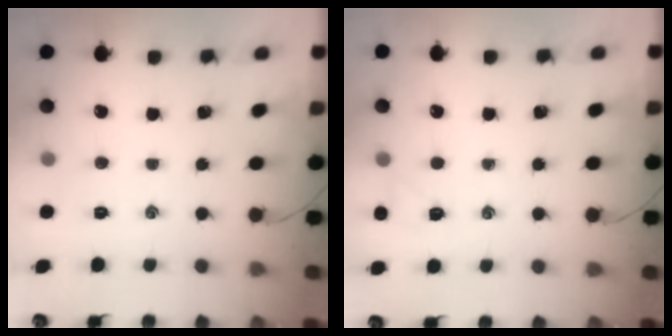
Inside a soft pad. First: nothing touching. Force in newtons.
{"total": 4.4, "press": 4.2, "slide": 1.2}